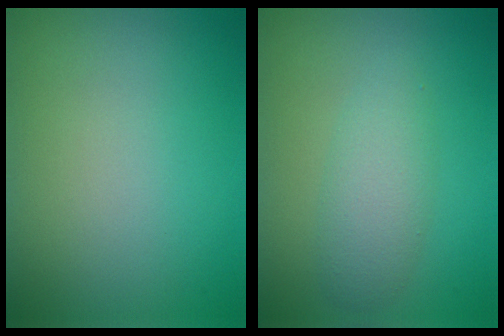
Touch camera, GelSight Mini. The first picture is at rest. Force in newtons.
{"total": 2.9, "press": 2.9, "slide": 0.1}